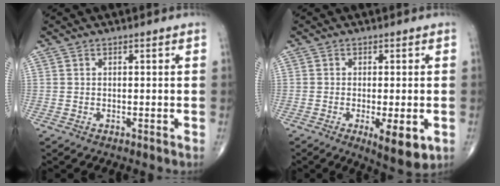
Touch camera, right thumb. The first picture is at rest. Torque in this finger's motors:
{"motor_torque": [0.14, 0.17, 0.02, -0.11, 0.00]}